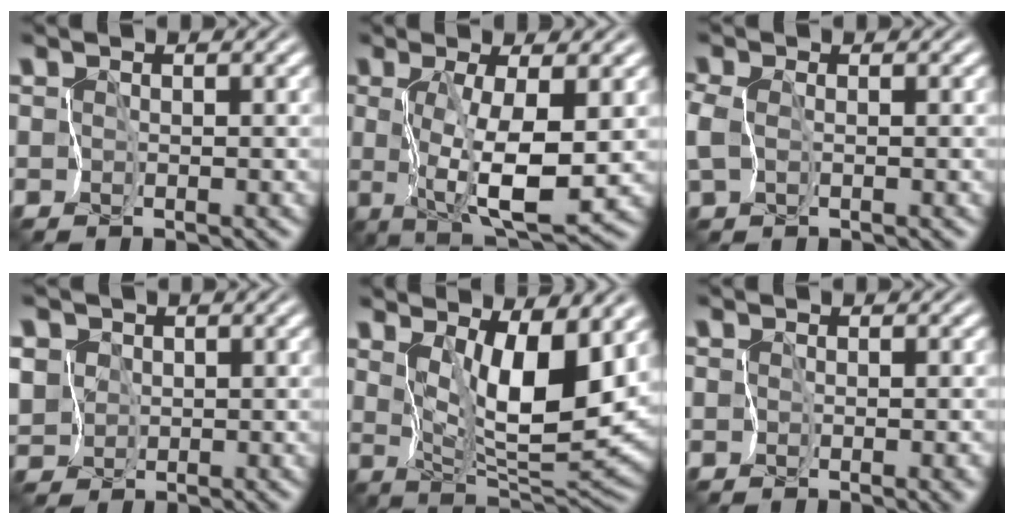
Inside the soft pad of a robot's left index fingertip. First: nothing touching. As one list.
[{"total": 5.8, "force": [0.1, 1.2, 5.7], "torque": [-0.115, -0.010, 0.008]}, {"total": 2.4, "force": [-0.4, 1.4, 1.9], "torque": [-0.053, -0.005, -0.008]}, {"total": 6.6, "force": [1.6, 5.9, 2.6], "torque": [-0.073, 0.017, 0.002]}, {"total": 7.0, "force": [2.7, 2.0, 6.1], "torque": [-0.113, -0.023, 0.053]}, {"total": 2.2, "force": [-1.1, 1.2, 1.5], "torque": [-0.001, -0.006, -0.009]}]